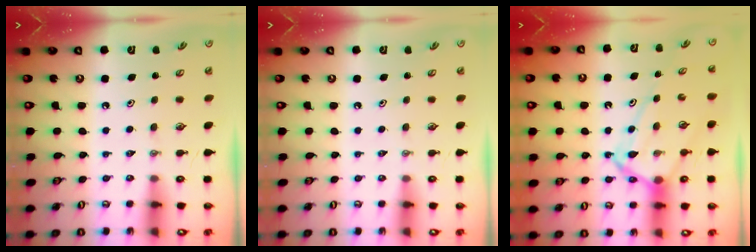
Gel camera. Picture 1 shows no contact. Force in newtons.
{"total": 0.0}
{"total": 11.1, "press": 11.0, "slide": 1.3}